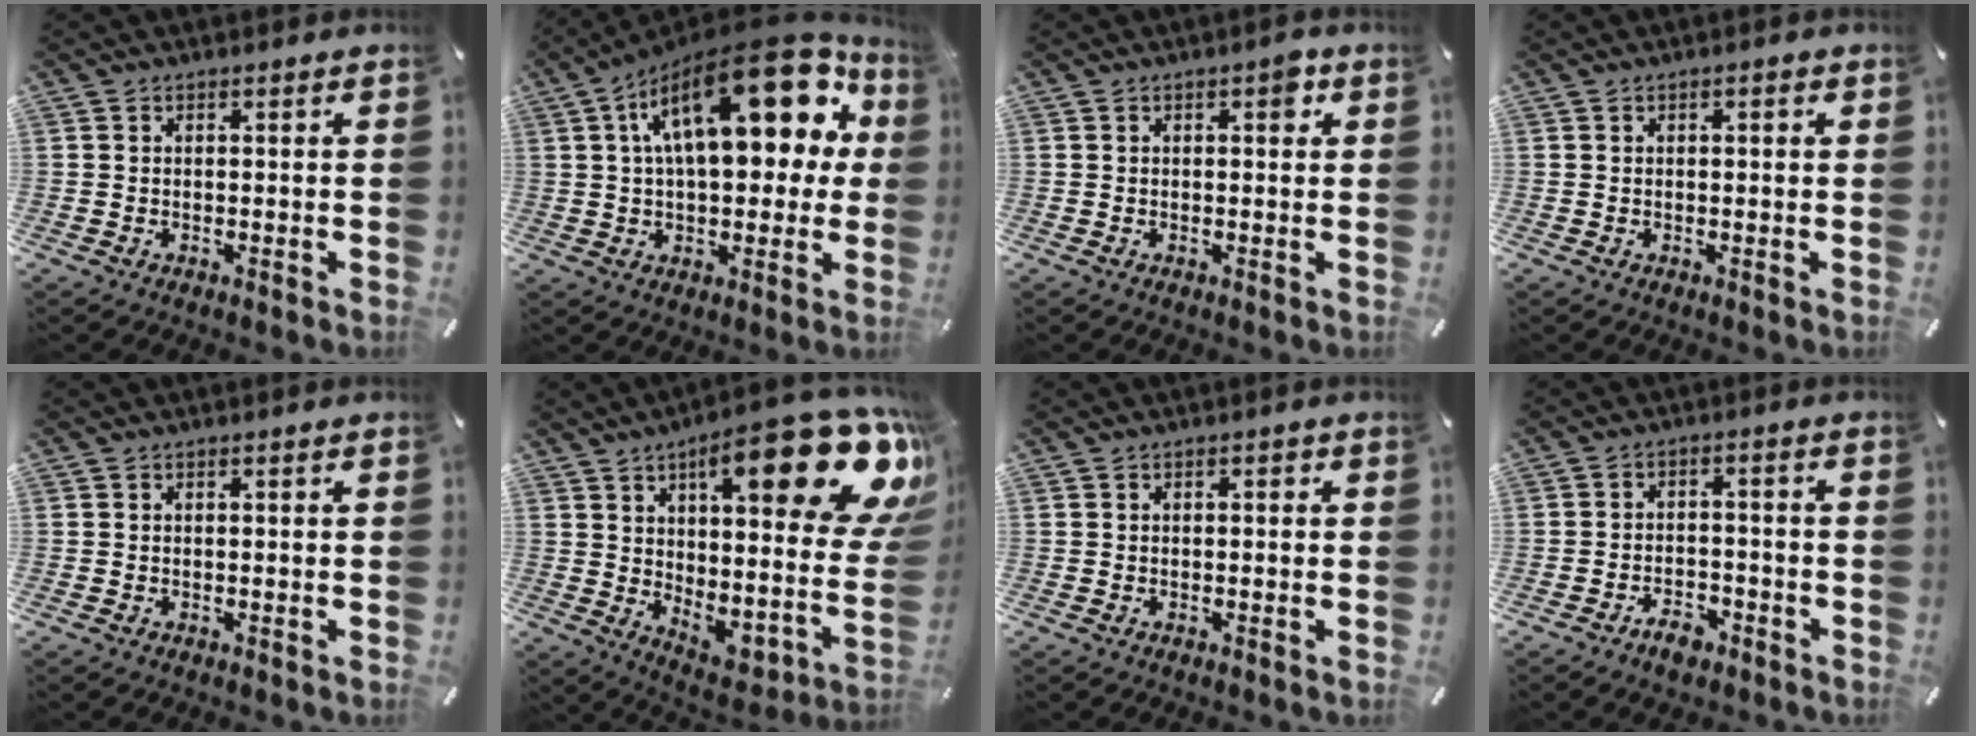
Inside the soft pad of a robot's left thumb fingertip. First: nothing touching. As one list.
[{"total": 25.2, "force": [9.0, 11.2, 20.7], "torque": [-0.336, -0.040, 0.142]}, {"total": 3.0, "force": [0.9, 1.5, 2.5], "torque": [-0.021, -0.002, 0.005]}, {"total": 0.9, "force": [0.2, 0.4, 0.8], "torque": [-0.015, 0.004, 0.001]}, {"total": 0.0}, {"total": 24.7, "force": [10.5, 10.0, 20.0], "torque": [-0.242, -0.094, 0.177]}, {"total": 0.8, "force": [0.0, 0.5, 0.6], "torque": [-0.011, 0.004, -0.002]}, {"total": 4.5, "force": [-3.4, 2.2, 2.0], "torque": [-0.038, 0.017, -0.064]}]